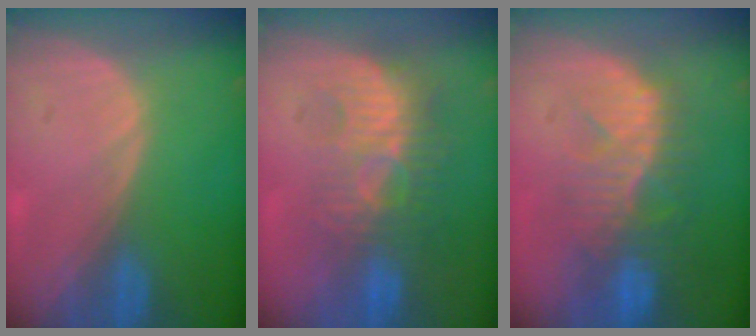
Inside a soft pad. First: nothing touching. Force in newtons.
{"total": 8.9, "press": 8.5, "slide": 2.6}
{"total": 10.4, "press": 8.9, "slide": 5.4}